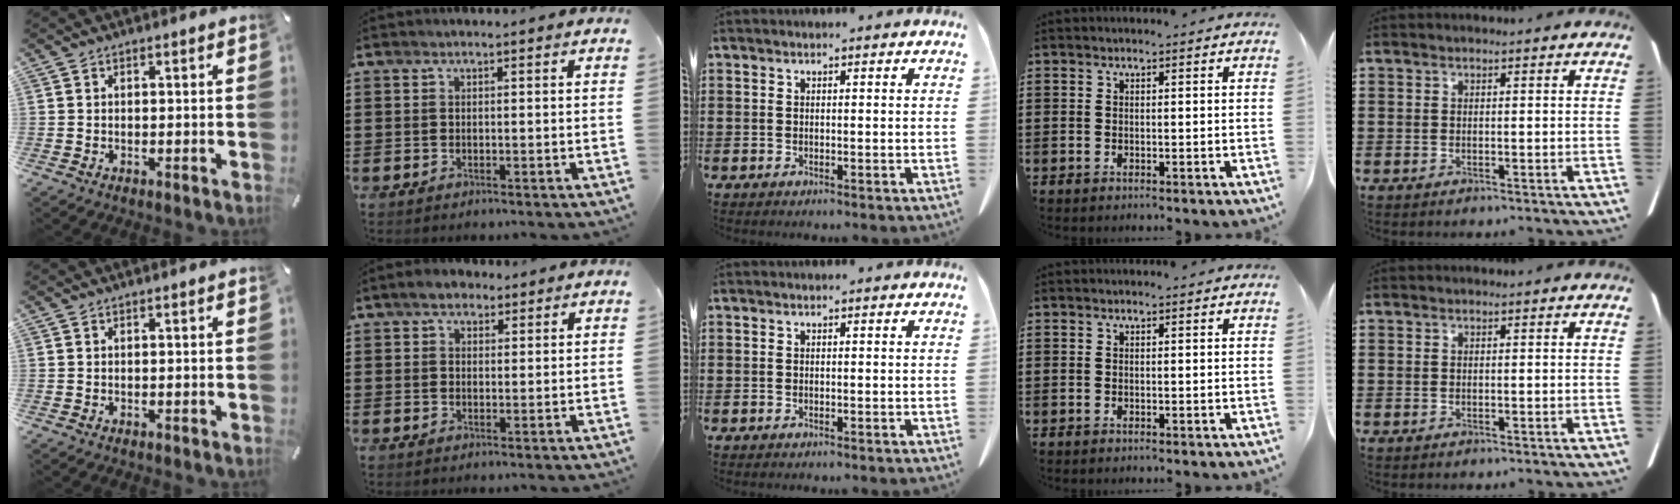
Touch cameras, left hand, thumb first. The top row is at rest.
{"index": {"total": 2.9, "force": [2.1, 1.7, 1.1], "torque": [-0.021, 0.009, 0.037]}}